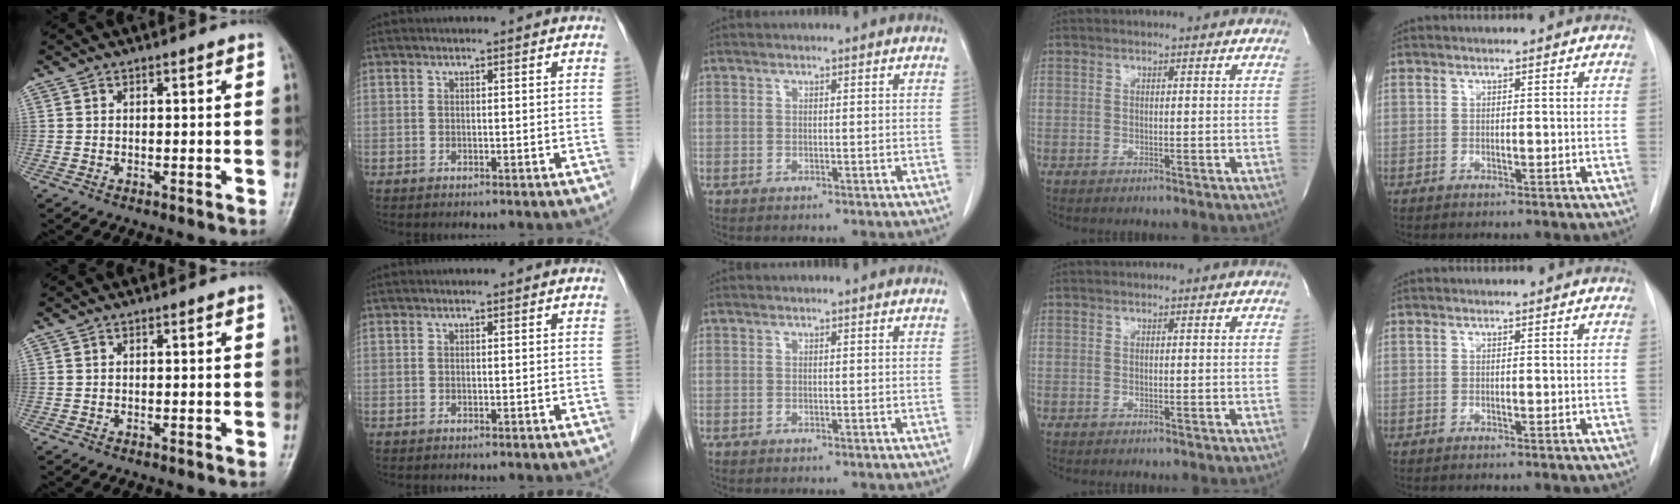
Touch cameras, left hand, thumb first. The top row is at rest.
{}